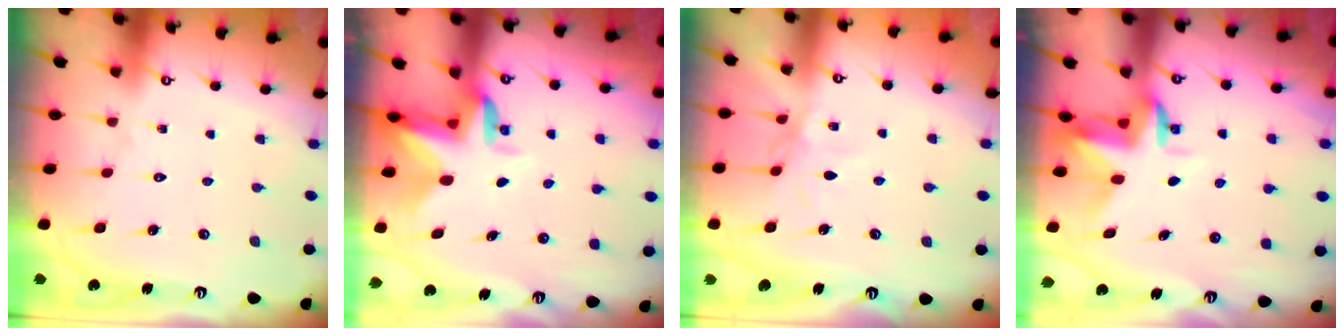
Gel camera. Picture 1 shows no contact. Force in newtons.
{"total": 3.4, "press": 3.3, "slide": 0.7}
{"total": 2.0, "press": 1.9, "slide": 0.4}
{"total": 3.1, "press": 3.0, "slide": 0.4}